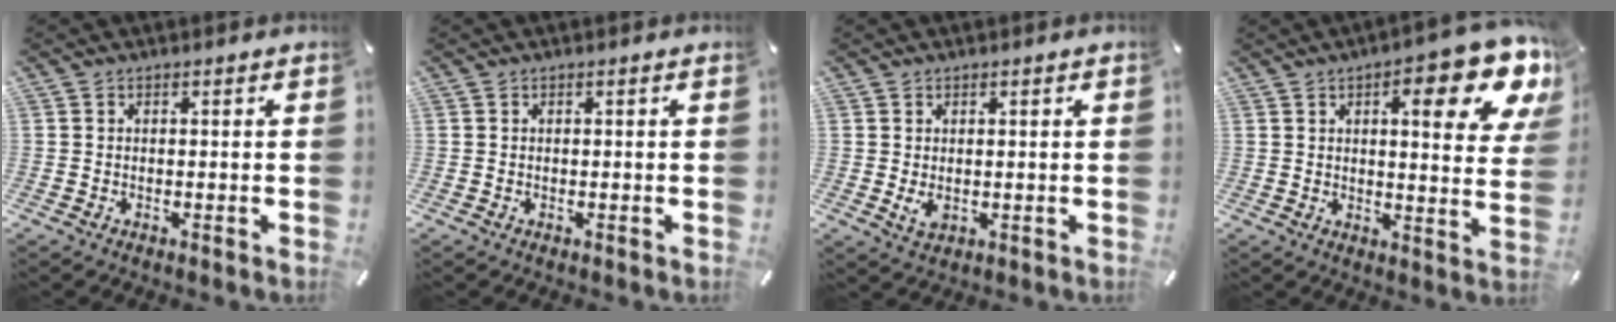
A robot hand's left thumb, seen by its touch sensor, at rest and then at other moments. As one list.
[{"total": 0.0}, {"total": 2.5, "force": [0.0, 1.7, 1.9], "torque": [-0.042, -0.007, -0.004]}, {"total": 15.5, "force": [8.3, 4.1, 12.4], "torque": [-0.157, -0.053, 0.124]}]